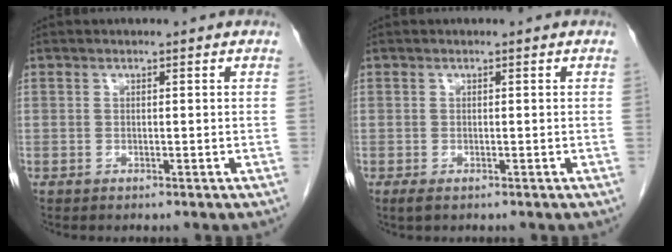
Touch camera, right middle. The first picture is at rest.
{"total": 0.9, "force": [-0.5, 0.3, 0.7], "torque": [-0.012, -0.002, -0.005]}